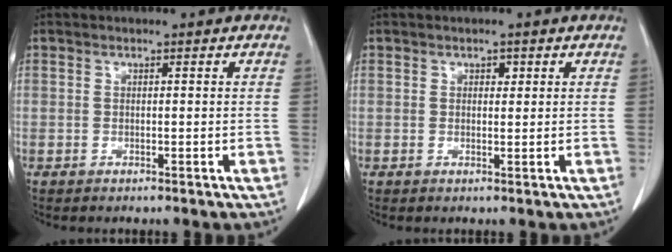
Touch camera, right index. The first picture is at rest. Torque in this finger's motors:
{"motor_torque": [0.16, 0.09, 0.08, 0.02]}